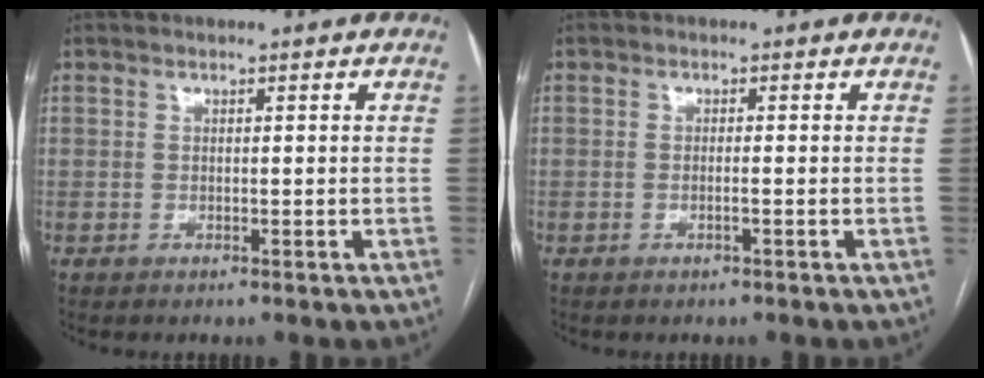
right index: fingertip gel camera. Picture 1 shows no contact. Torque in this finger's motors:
{"motor_torque": [-0.32, 0.29, -0.03, -0.01]}